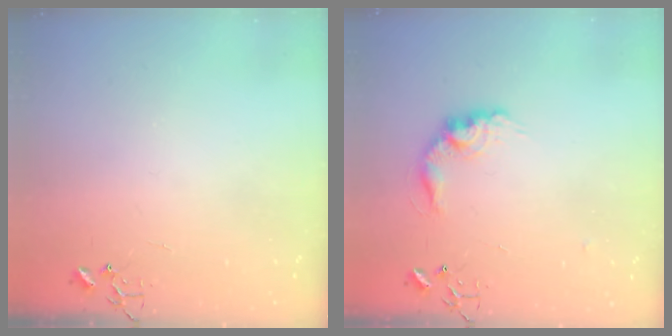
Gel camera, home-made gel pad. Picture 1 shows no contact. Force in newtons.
{"total": 11.9, "press": 11.9, "slide": 0.7}